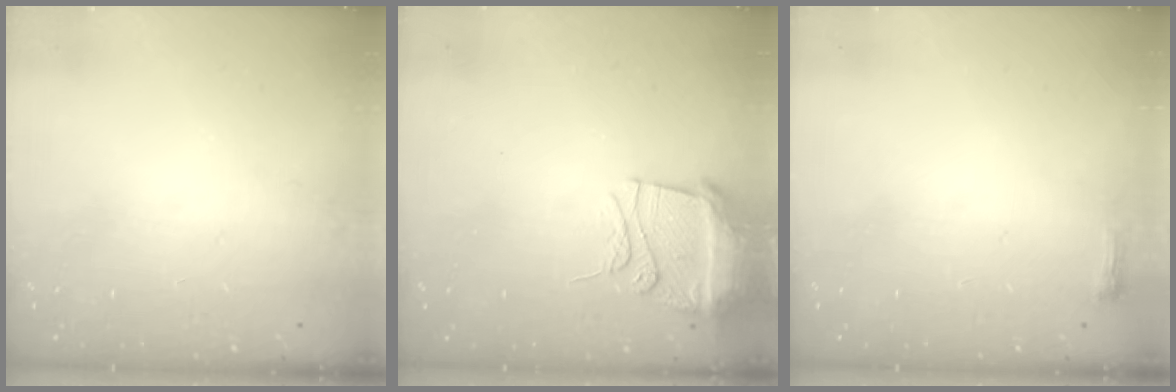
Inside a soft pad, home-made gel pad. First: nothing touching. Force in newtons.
{"total": 10.8, "press": 10.7, "slide": 1.1}
{"total": 2.6, "press": 2.5, "slide": 0.6}